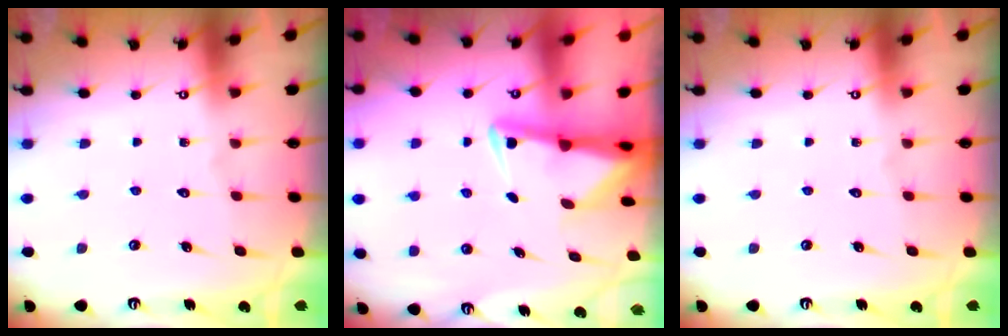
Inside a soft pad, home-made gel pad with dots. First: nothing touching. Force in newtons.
{"total": 3.1, "press": 3.1, "slide": 0.6}
{"total": 0.0}